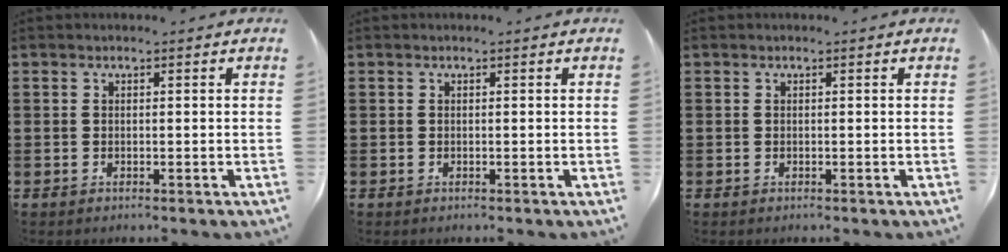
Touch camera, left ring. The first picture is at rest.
{"total": 0.0}
{"total": 0.0}